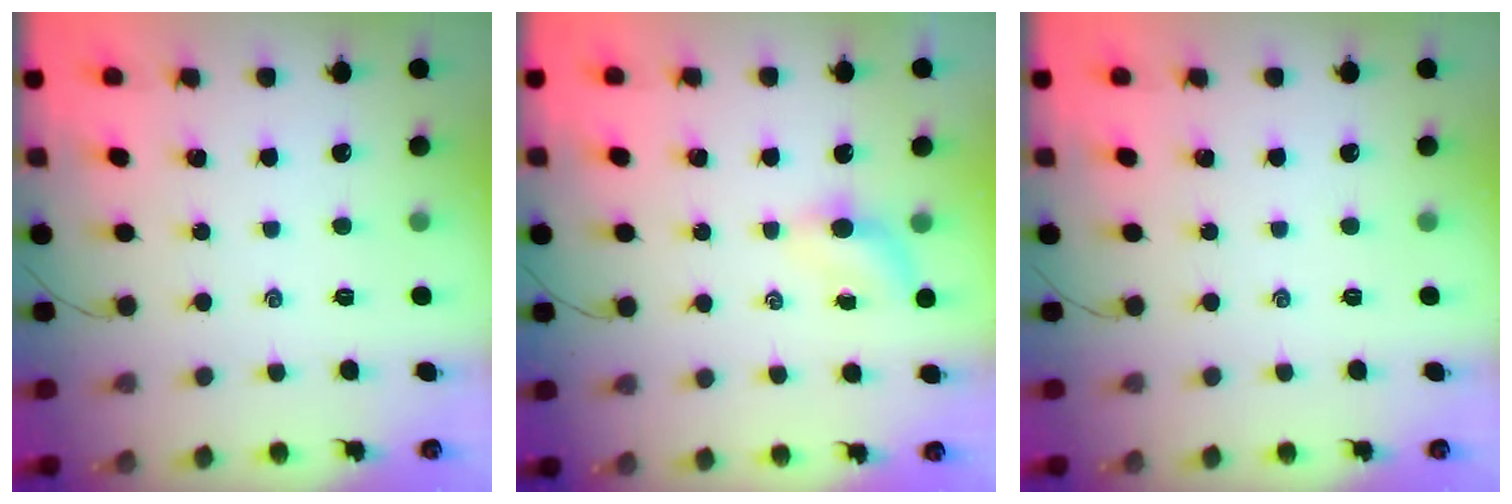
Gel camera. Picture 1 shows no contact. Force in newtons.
{"total": 3.6, "press": 3.4, "slide": 1.3}
{"total": 0.0}